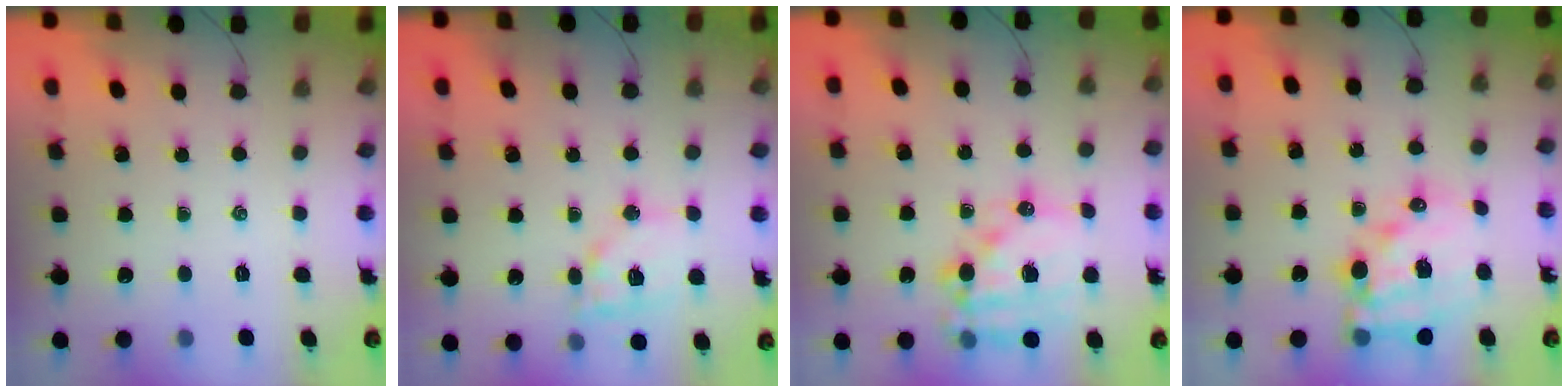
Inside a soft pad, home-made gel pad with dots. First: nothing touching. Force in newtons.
{"total": 12.0, "press": 11.8, "slide": 2.5}
{"total": 17.3, "press": 16.9, "slide": 3.8}
{"total": 15.4, "press": 14.9, "slide": 3.8}